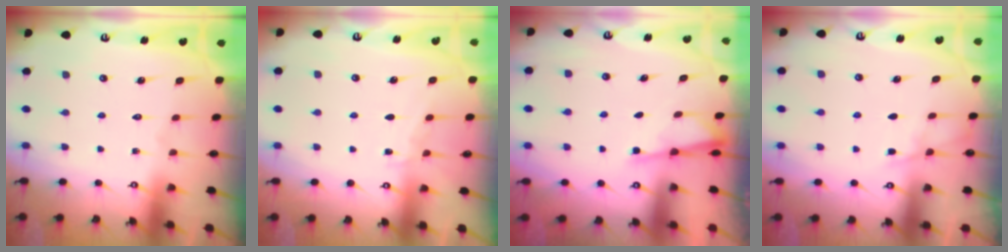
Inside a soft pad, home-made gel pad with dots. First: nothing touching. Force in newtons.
{"total": 4.8, "press": 4.7, "slide": 0.4}
{"total": 1.9, "press": 1.9, "slide": 0.3}
{"total": 3.3, "press": 3.3, "slide": 0.5}